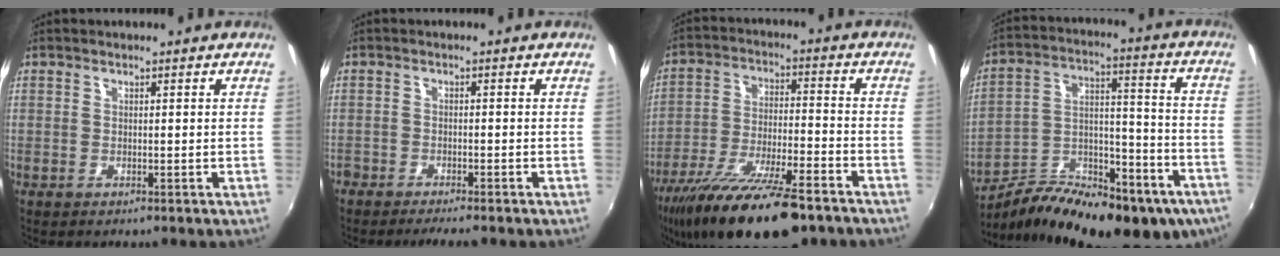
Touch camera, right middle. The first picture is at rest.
{"total": 4.4, "force": [-3.9, 0.7, 1.9], "torque": [-0.059, -0.014, -0.069]}
{"total": 21.3, "force": [-15.8, 5.1, 13.3], "torque": [-0.252, -0.051, -0.261]}
{"total": 28.1, "force": [-18.2, 11.9, 17.8], "torque": [-0.280, -0.003, -0.258]}